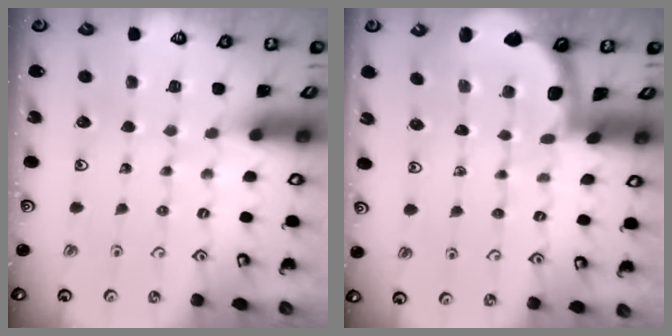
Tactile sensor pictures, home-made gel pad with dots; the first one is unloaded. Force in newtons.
{"total": 1.8, "press": 1.8, "slide": 0.0}